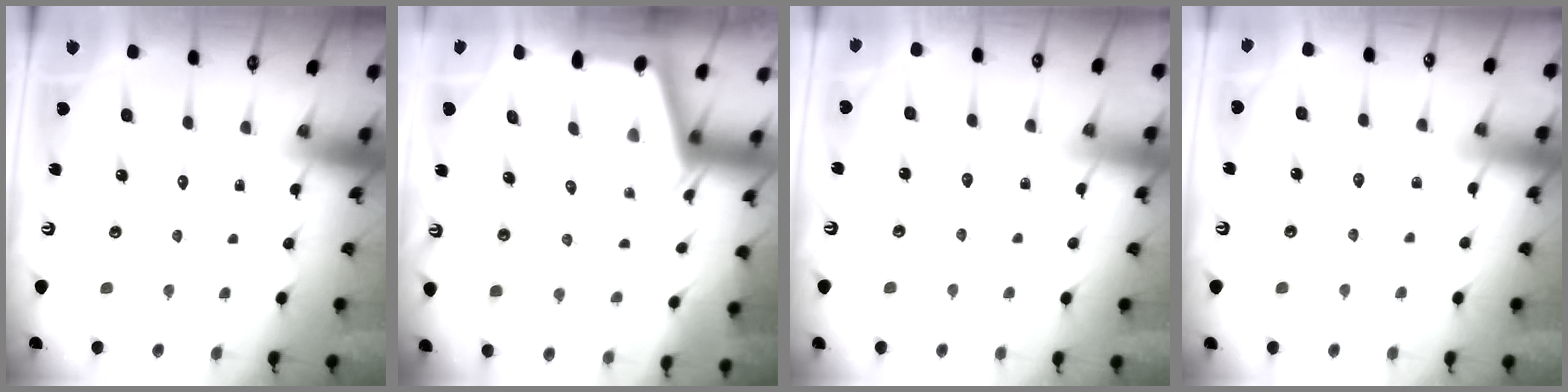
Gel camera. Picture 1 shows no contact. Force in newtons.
{"total": 2.3, "press": 2.3, "slide": 0.3}
{"total": 3.5, "press": 3.5, "slide": 0.2}
{"total": 3.1, "press": 3.1, "slide": 0.4}